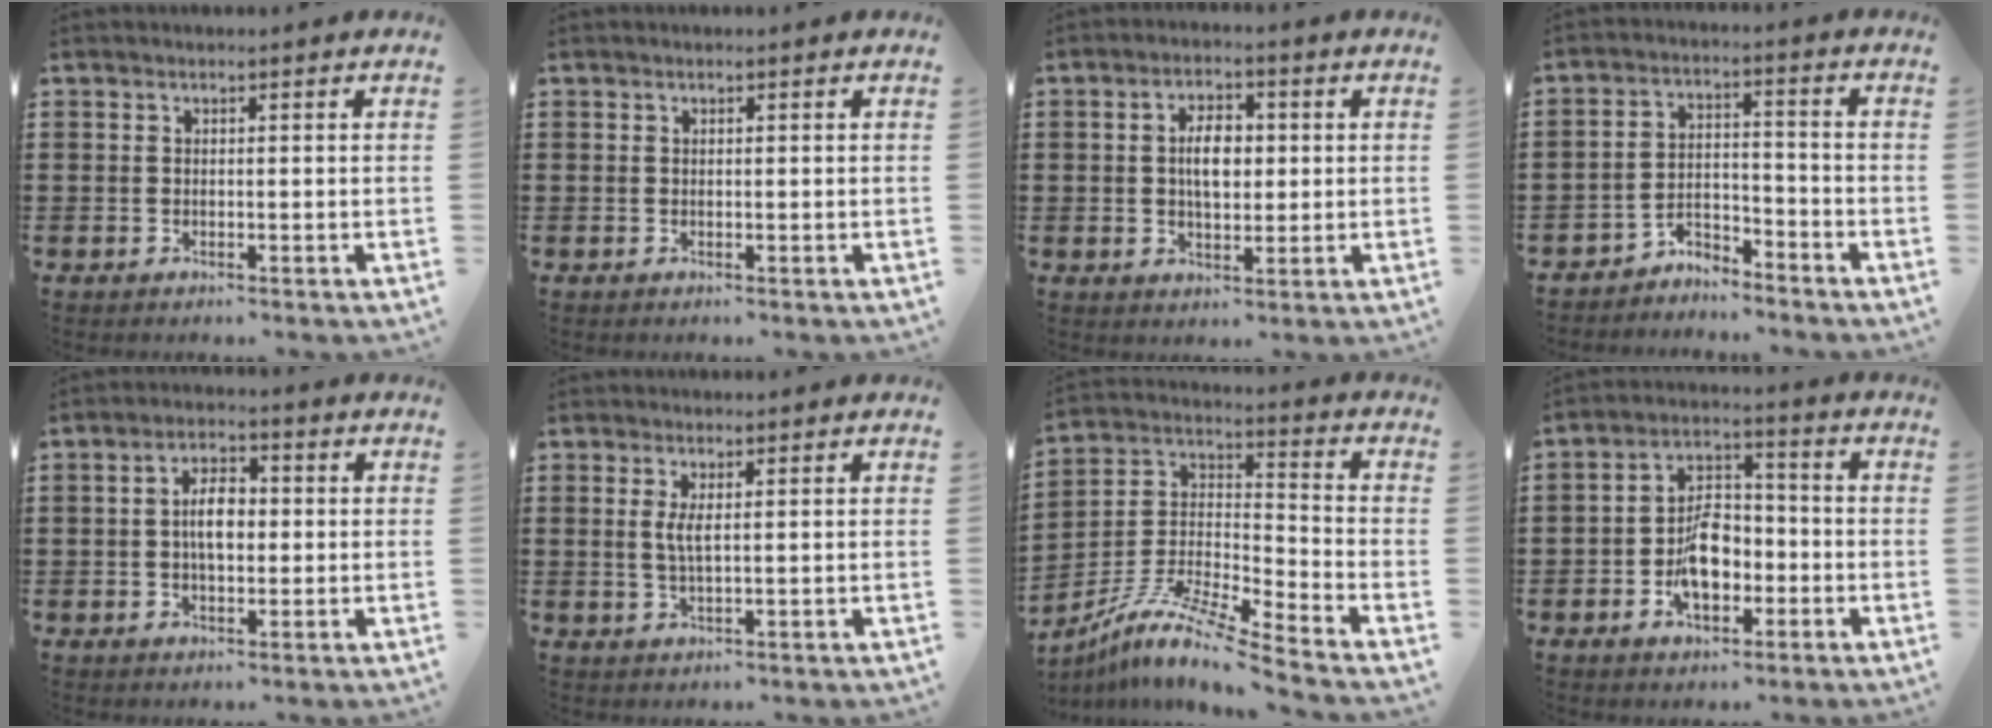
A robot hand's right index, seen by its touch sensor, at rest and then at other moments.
{"total": 0.0}
{"total": 5.3, "force": [0.4, 2.7, 4.6], "torque": [-0.077, 0.005, 0.001]}
{"total": 4.3, "force": [-4.2, 0.6, 0.2], "torque": [-0.011, 0.005, -0.089]}
{"total": 5.0, "force": [0.0, 2.4, 4.4], "torque": [-0.077, 0.006, -0.004]}
{"total": 2.7, "force": [0.6, 0.6, 2.5], "torque": [-0.051, 0.002, 0.010]}
{"total": 9.8, "force": [-8.2, 0.5, 5.2], "torque": [-0.114, -0.004, -0.171]}
{"total": 7.8, "force": [-2.3, 4.6, 5.9], "torque": [-0.111, 0.008, -0.044]}